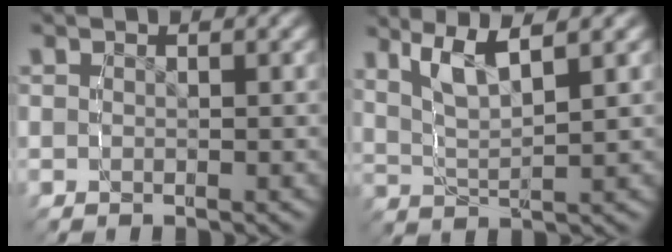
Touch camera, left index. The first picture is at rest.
{"total": 5.2, "force": [2.8, 2.4, 3.6], "torque": [-0.085, -0.005, 0.050]}